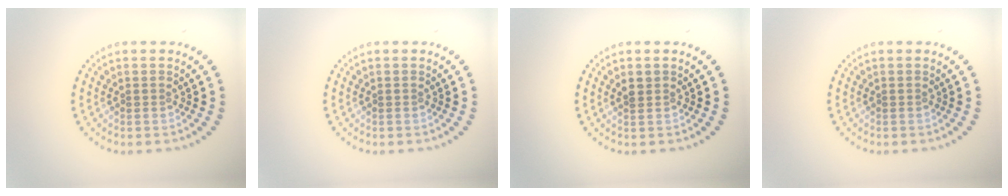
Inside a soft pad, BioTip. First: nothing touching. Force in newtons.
{"total": 0.0}
{"total": 1.3, "press": 1.1, "slide": 0.5}
{"total": 0.0}